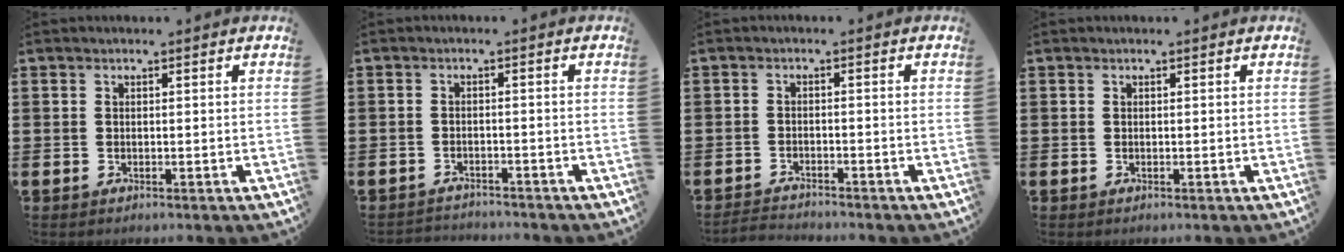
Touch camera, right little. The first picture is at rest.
{"total": 1.7, "force": [-1.7, 0.0, -0.2], "torque": [-0.001, 0.003, -0.038]}
{"total": 1.8, "force": [-1.8, 0.0, -0.1], "torque": [-0.003, 0.002, -0.040]}
{"total": 0.0}